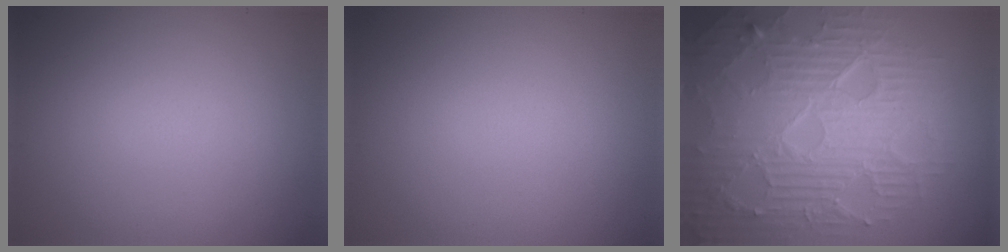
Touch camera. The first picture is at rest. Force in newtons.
{"total": 0.0}
{"total": 10.9, "press": 6.9, "slide": 8.5}